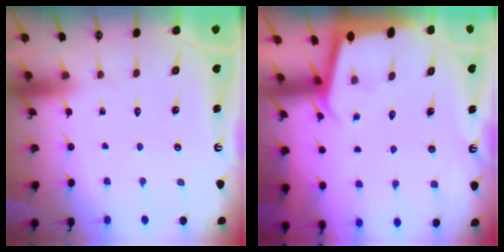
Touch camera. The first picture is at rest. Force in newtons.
{"total": 2.0, "press": 2.0, "slide": 0.1}